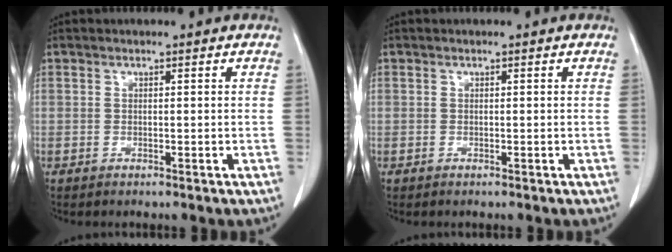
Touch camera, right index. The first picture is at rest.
{"total": 0.0}